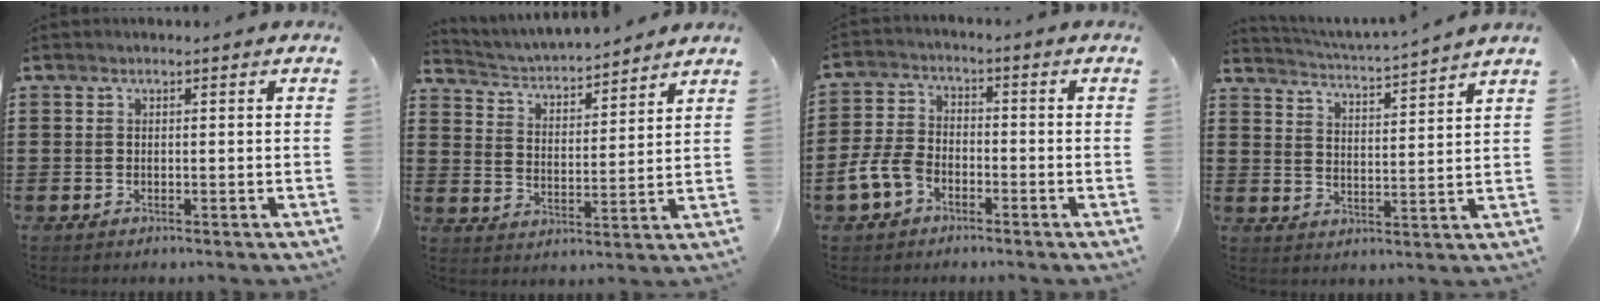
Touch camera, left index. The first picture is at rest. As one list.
[{"total": 3.6, "force": [3.6, 0.2, 0.4], "torque": [-0.030, -0.033, 0.056]}, {"total": 5.9, "force": [-3.2, 3.5, 3.5], "torque": [-0.095, 0.003, -0.070]}, {"total": 3.4, "force": [3.2, -0.9, 0.7], "torque": [-0.031, -0.030, 0.049]}]